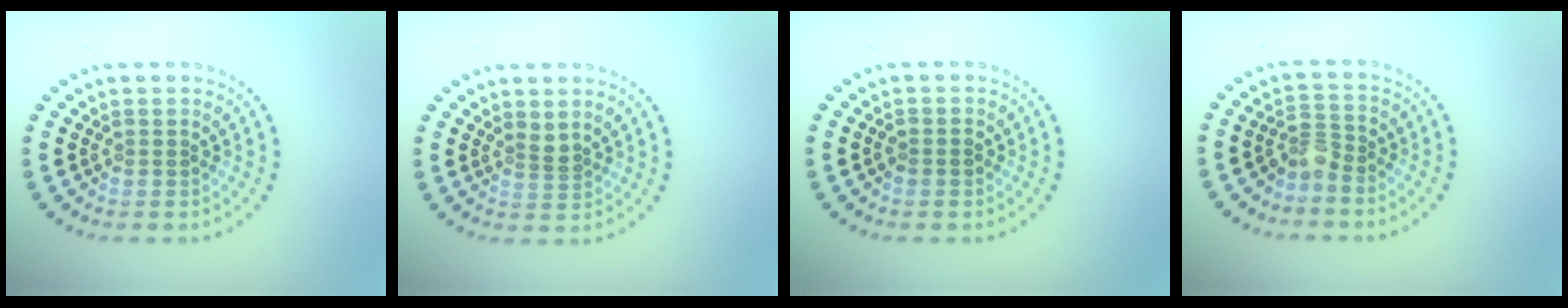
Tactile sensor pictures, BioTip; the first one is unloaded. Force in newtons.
{"total": 1.0, "press": 0.6, "slide": 0.8}
{"total": 1.0, "press": 0.9, "slide": 0.4}
{"total": 2.0, "press": 1.5, "slide": 1.3}